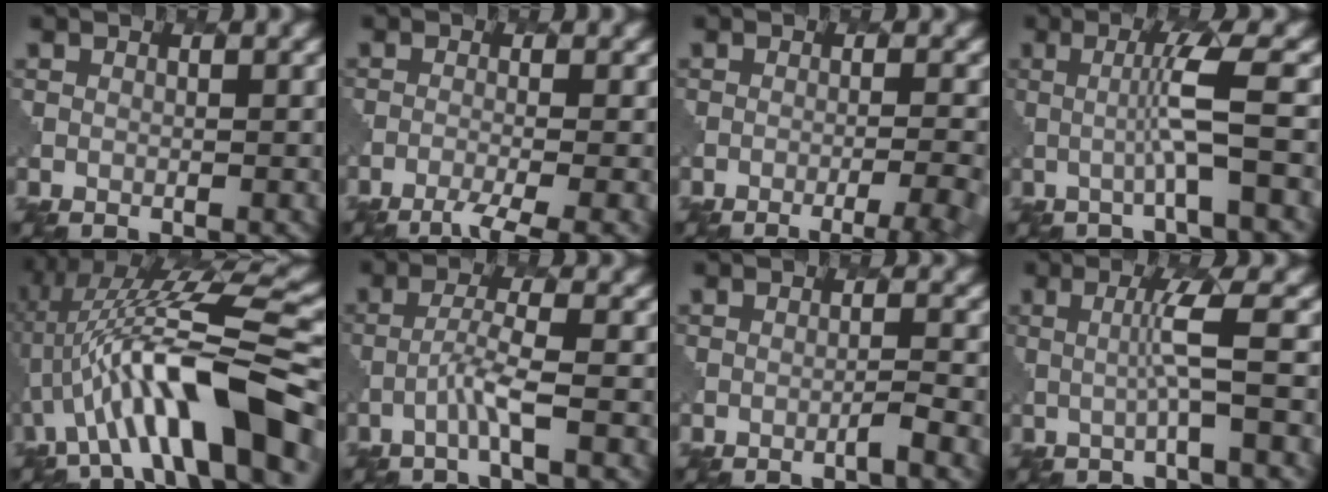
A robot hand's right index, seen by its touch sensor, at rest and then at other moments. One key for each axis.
{"total": 3.6, "fx": -2.2, "fy": 0.7, "fz": 2.8, "tx": -0.044, "ty": -0.003, "tz": -0.045}
{"total": 5.2, "fx": -3.0, "fy": 1.3, "fz": 4.1, "tx": -0.045, "ty": 0.002, "tz": -0.036}
{"total": 3.8, "fx": 0.1, "fy": 0.1, "fz": 3.8, "tx": -0.067, "ty": 0.006, "tz": -0.008}
{"total": 12.4, "fx": -2.2, "fy": 2.9, "fz": 11.8, "tx": -0.196, "ty": 0.028, "tz": -0.028}
{"total": 2.4, "fx": -1.0, "fy": -0.1, "fz": 2.2, "tx": -0.046, "ty": 0.011, "tz": -0.031}
{"total": 1.1, "fx": -0.4, "fy": -0.1, "fz": 1.0, "tx": -0.009, "ty": 0.007, "tz": -0.016}
{"total": 3.0, "fx": 0.4, "fy": 0.1, "fz": 3.0, "tx": -0.056, "ty": 0.003, "tz": 0.000}